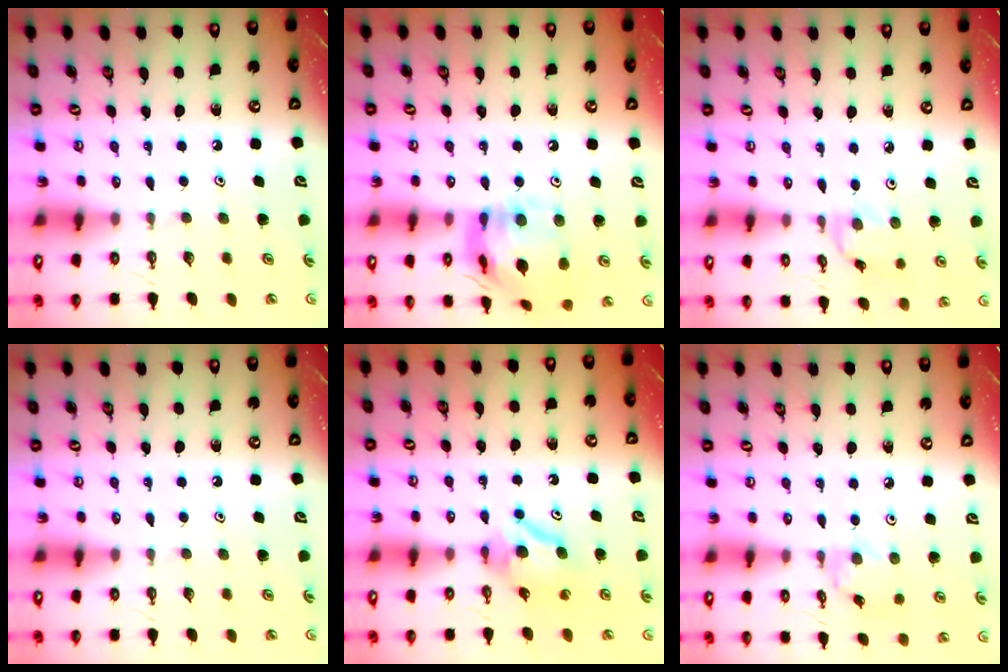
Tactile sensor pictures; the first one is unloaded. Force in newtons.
{"total": 17.3, "press": 17.2, "slide": 1.8}
{"total": 2.6, "press": 2.6, "slide": 0.2}
{"total": 0.0}
{"total": 7.6, "press": 7.6, "slide": 0.3}
{"total": 1.4, "press": 1.3, "slide": 0.2}